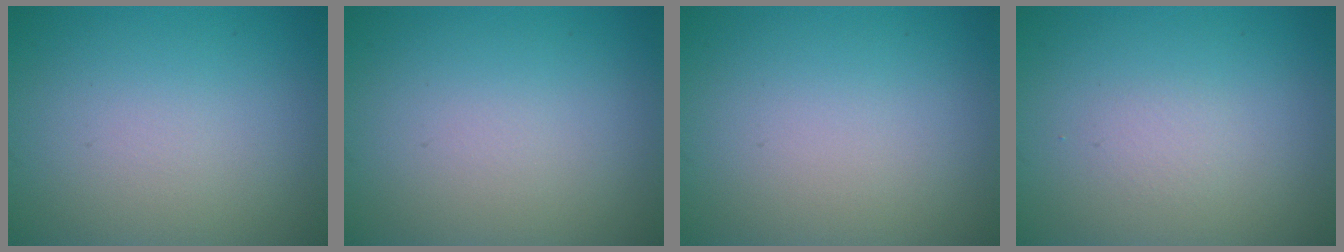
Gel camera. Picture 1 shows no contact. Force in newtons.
{"total": 0.0}
{"total": 0.0}
{"total": 0.7, "press": 0.7, "slide": 0.0}